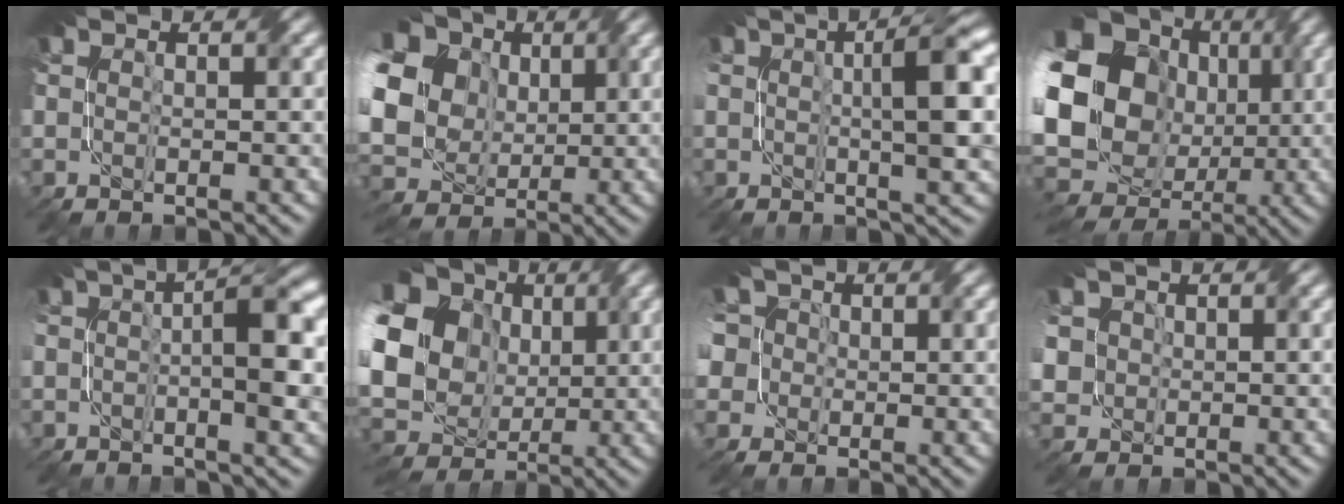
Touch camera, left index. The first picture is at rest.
{"total": 18.3, "force": [4.6, 15.5, 8.5], "torque": [-0.234, 0.032, 0.054]}
{"total": 6.5, "force": [1.0, 1.4, 6.2], "torque": [-0.083, 0.020, 0.009]}
{"total": 20.7, "force": [1.4, 17.4, 11.0], "torque": [-0.229, -0.002, -0.005]}
{"total": 5.4, "force": [-0.5, 1.3, 5.2], "torque": [-0.083, 0.013, -0.014]}
{"total": 21.2, "force": [3.8, 18.6, 9.6], "torque": [-0.249, 0.035, 0.019]}
{"total": 7.7, "force": [1.3, 6.9, 3.2], "torque": [-0.081, 0.044, -0.034]}
{"total": 5.5, "force": [1.2, 4.9, 2.0], "torque": [-0.057, 0.030, -0.005]}